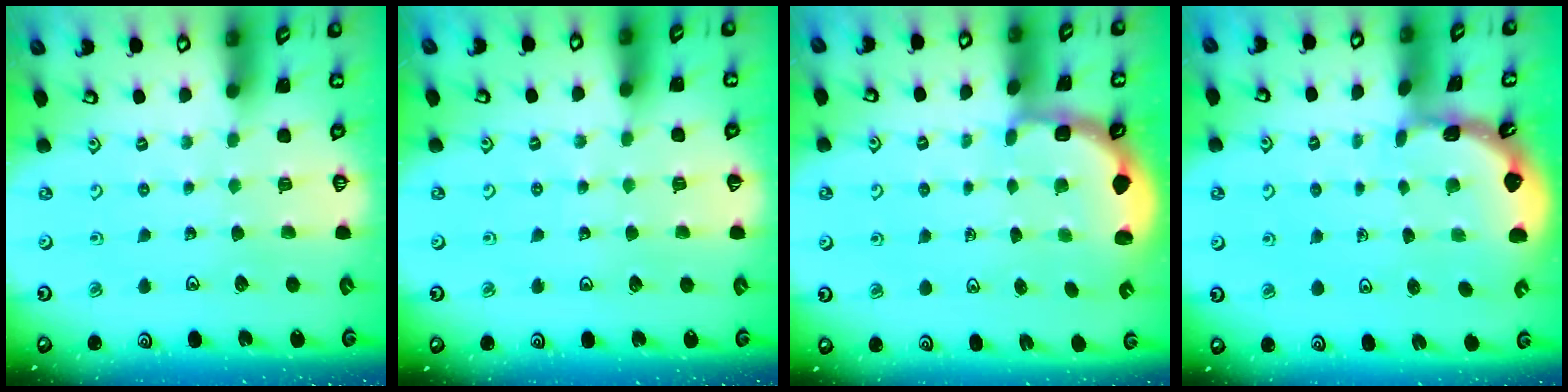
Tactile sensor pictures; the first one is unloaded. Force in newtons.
{"total": 2.9, "press": 2.9, "slide": 0.3}
{"total": 2.5, "press": 2.3, "slide": 1.1}
{"total": 1.6, "press": 1.6, "slide": 0.2}